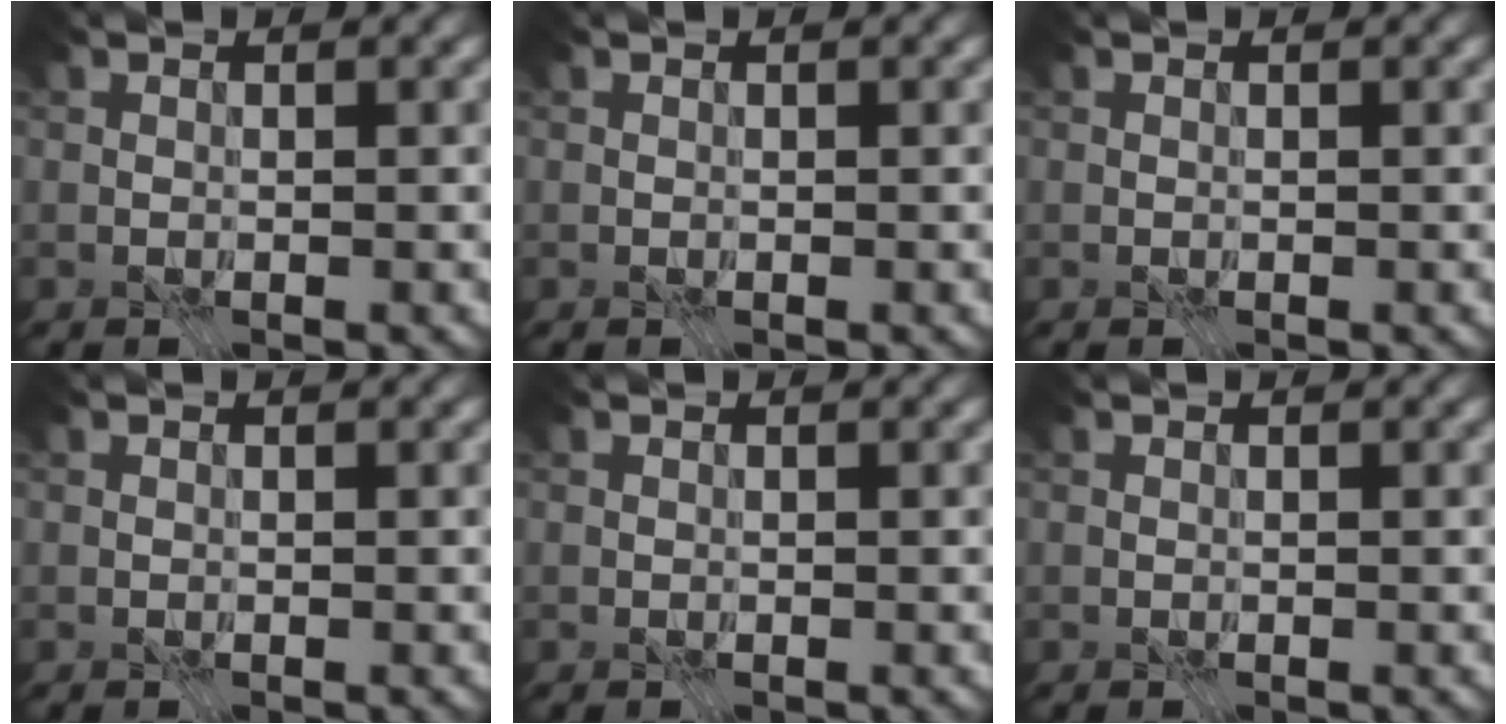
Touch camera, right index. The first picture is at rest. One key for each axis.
{"total": 0.0}
{"total": 0.0}
{"total": 0.0}
{"total": 0.0}
{"total": 0.0}